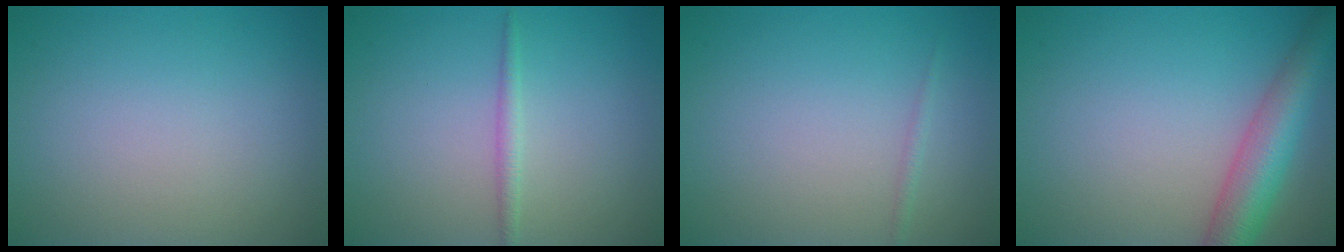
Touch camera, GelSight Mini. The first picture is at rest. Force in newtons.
{"total": 1.2, "press": 1.2, "slide": 0.1}
{"total": 0.6, "press": 0.6, "slide": 0.0}
{"total": 5.8, "press": 5.8, "slide": 0.2}